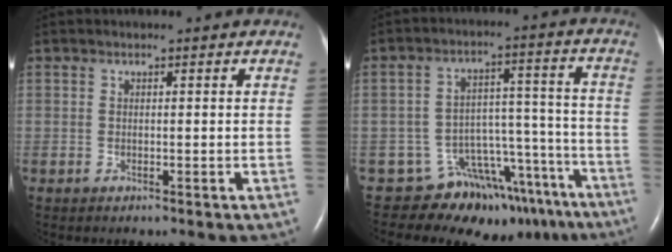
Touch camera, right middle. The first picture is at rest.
{"total": 14.0, "force": [-11.6, 7.1, 3.2], "torque": [-0.011, 0.074, -0.155]}